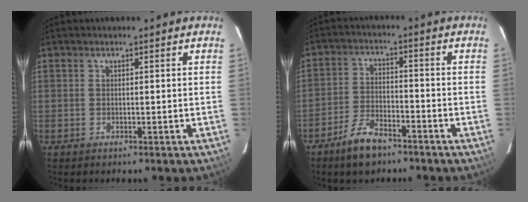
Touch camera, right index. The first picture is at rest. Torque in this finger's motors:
{"motor_torque": [0.62, -0.51, 0.32, 0.05]}